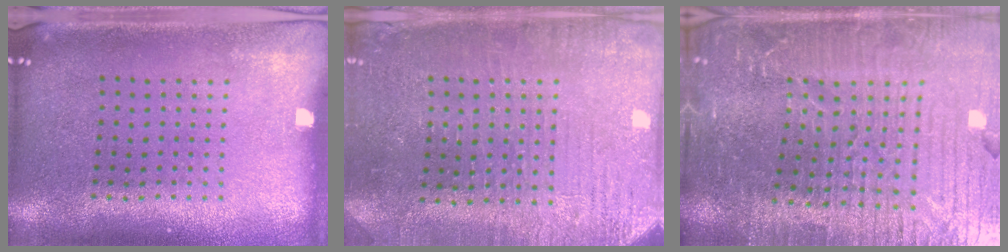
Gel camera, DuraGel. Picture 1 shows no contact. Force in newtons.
{"total": 3.0, "press": 2.9, "slide": 0.6}
{"total": 5.5, "press": 5.0, "slide": 2.2}